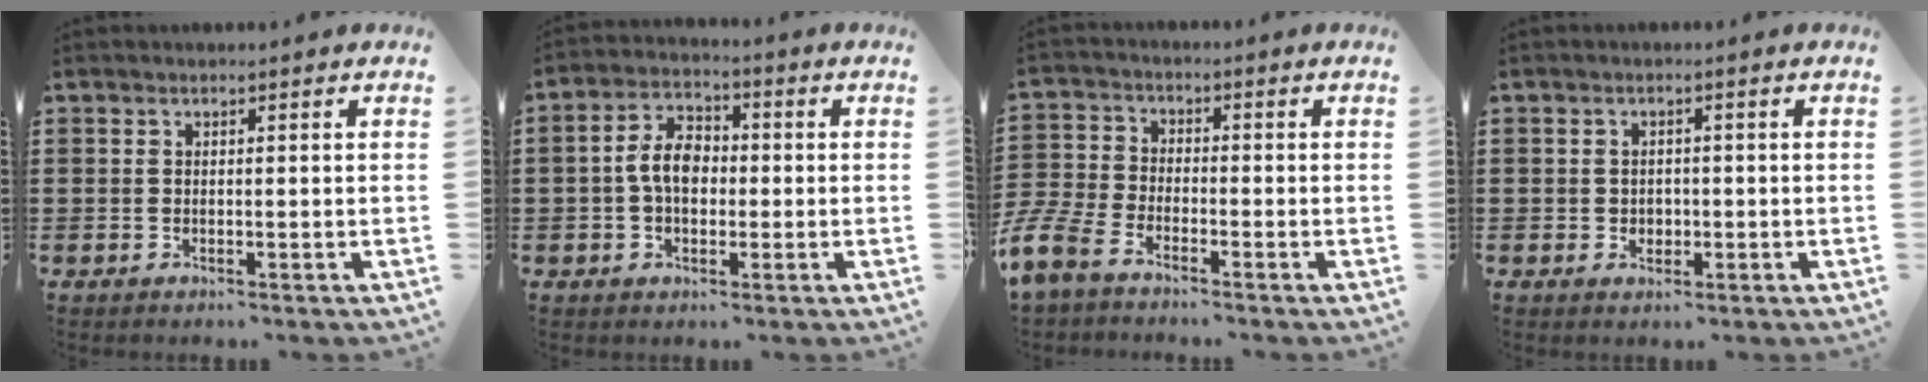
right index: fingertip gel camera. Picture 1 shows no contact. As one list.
[{"total": 6.3, "force": [-0.3, 3.9, 4.8], "torque": [-0.109, 0.009, -0.011]}, {"total": 5.5, "force": [-4.6, 1.6, 2.6], "torque": [-0.092, -0.011, -0.101]}, {"total": 1.5, "force": [-0.1, 1.4, 0.5], "torque": [-0.013, 0.007, -0.005]}]